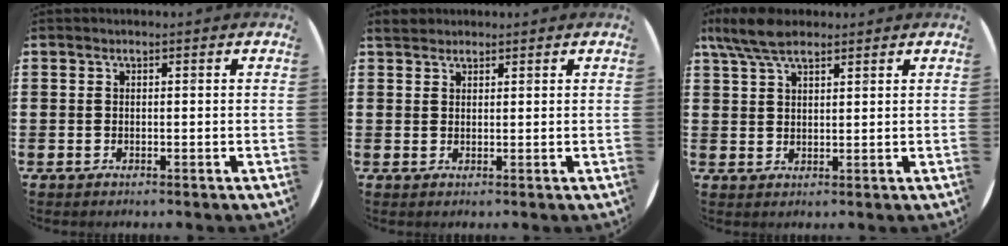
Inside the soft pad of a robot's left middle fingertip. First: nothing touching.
{"total": 1.7, "force": [1.6, 0.6, 0.1], "torque": [0.003, 0.002, 0.030]}
{"total": 5.8, "force": [4.4, 2.0, 3.2], "torque": [-0.065, -0.002, 0.079]}